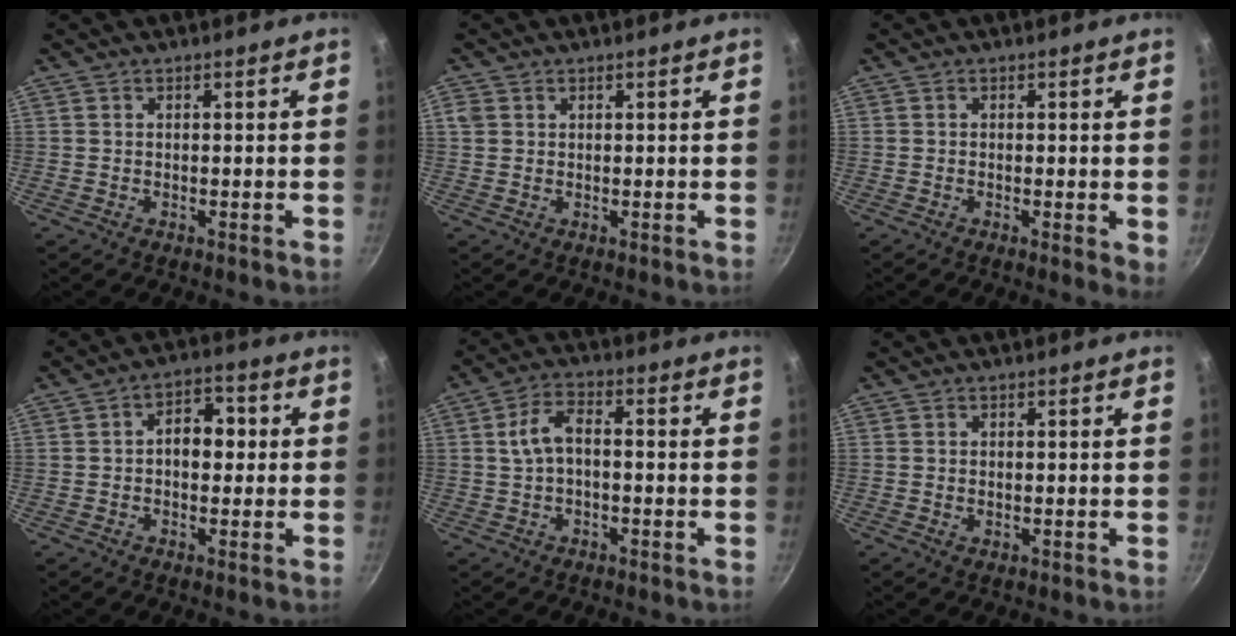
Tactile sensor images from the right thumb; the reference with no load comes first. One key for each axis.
{"total": 2.1, "fx": 0.7, "fy": 1.7, "fz": 0.9, "tx": -0.018, "ty": 0.003, "tz": 0.018}
{"total": 2.6, "fx": -0.2, "fy": 0.6, "fz": 2.5, "tx": -0.039, "ty": -0.010, "tz": -0.008}
{"total": 6.6, "fx": 0.3, "fy": 4.3, "fz": 5.0, "tx": -0.048, "ty": 0.018, "tz": -0.004}
{"total": 6.0, "fx": 0.1, "fy": 3.2, "fz": 5.1, "tx": -0.100, "ty": 0.022, "tz": -0.004}
{"total": 0.8, "fx": -0.1, "fy": 0.5, "fz": 0.6, "tx": -0.013, "ty": -0.001, "tz": 0.001}